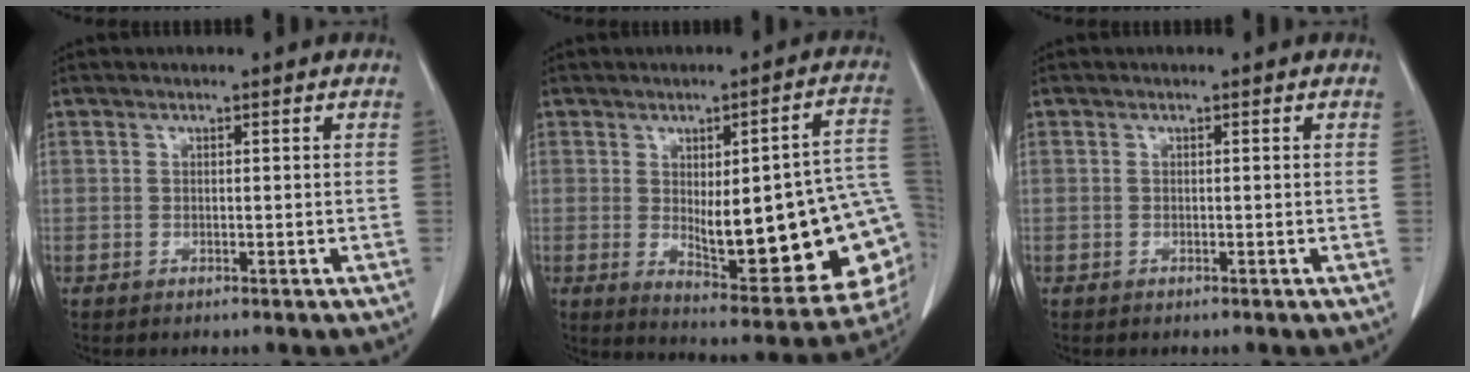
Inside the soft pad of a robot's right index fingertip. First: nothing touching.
{"total": 22.6, "force": [-1.5, 5.5, 21.8], "torque": [-0.217, 0.010, 0.005]}
{"total": 0.0}